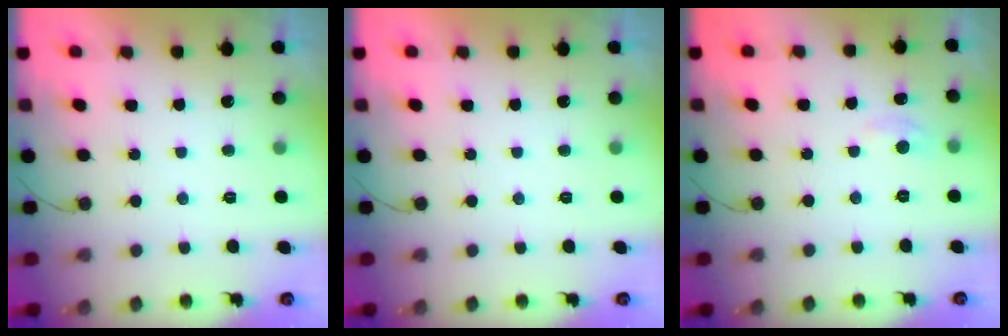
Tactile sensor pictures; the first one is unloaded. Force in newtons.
{"total": 0.0}
{"total": 2.6, "press": 2.6, "slide": 0.3}